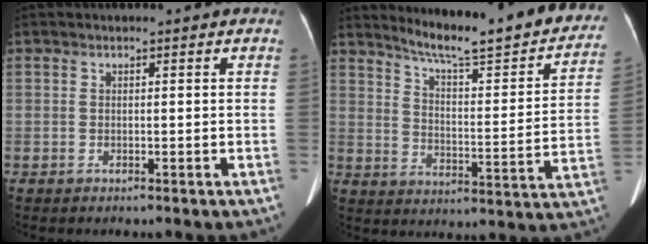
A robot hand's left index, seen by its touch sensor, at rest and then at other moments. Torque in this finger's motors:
{"motor_torque": [0.04, -0.33, 0.02, 0.02]}